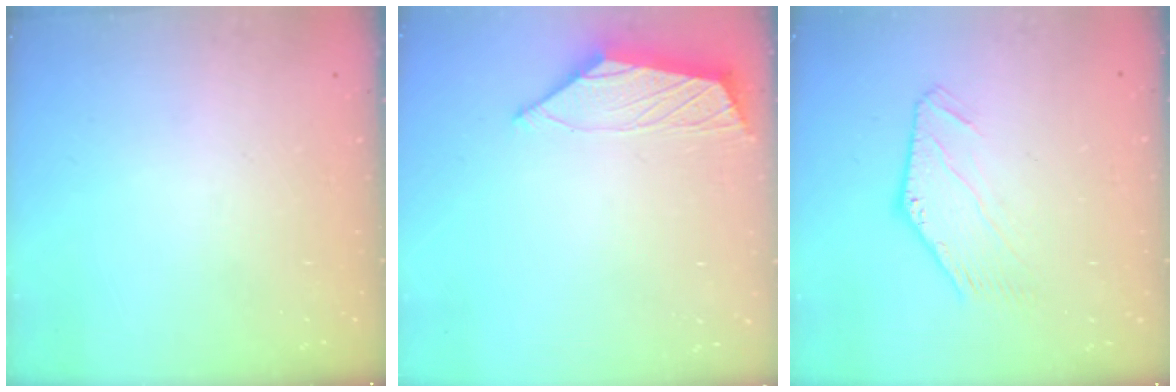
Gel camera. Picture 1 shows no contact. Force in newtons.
{"total": 2.4, "press": 2.4, "slide": 0.5}
{"total": 1.0, "press": 1.0, "slide": 0.2}